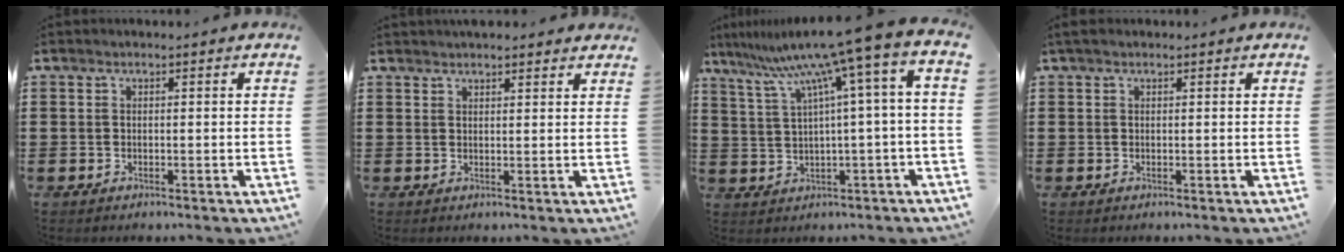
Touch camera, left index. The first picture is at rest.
{"total": 2.3, "force": [2.2, 0.3, 0.5], "torque": [-0.014, 0.001, 0.042]}
{"total": 7.9, "force": [4.2, -1.3, 6.6], "torque": [-0.141, -0.043, 0.059]}
{"total": 0.7, "force": [0.3, 0.5, 0.5], "torque": [-0.010, 0.006, 0.005]}